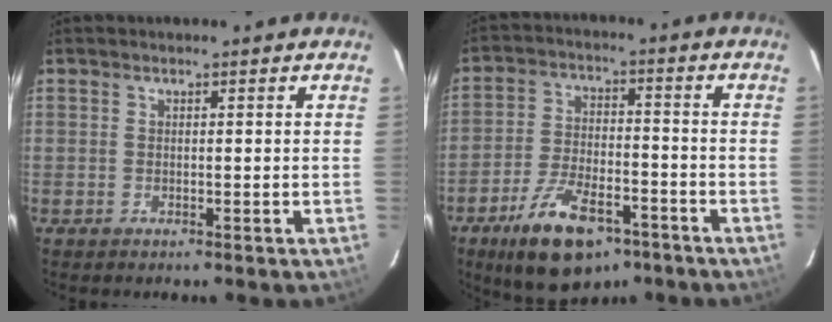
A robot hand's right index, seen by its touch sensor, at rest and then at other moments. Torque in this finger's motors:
{"motor_torque": [0.53, -0.53, 0.46, 0.14]}